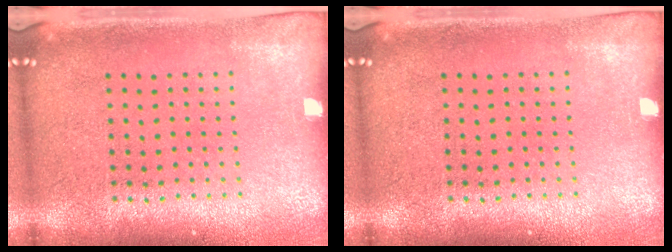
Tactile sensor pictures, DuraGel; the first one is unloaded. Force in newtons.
{"total": 0.0}